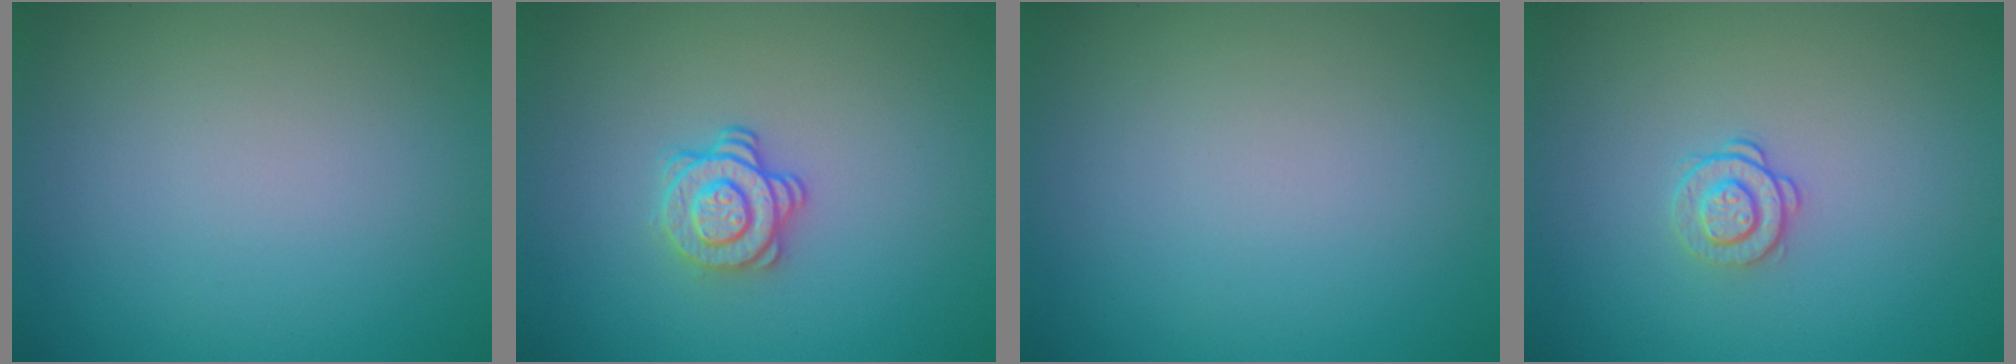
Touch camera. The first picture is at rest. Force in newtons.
{"total": 2.4, "press": 2.0, "slide": 1.4}
{"total": 0.0}
{"total": 1.6, "press": 1.2, "slide": 1.0}